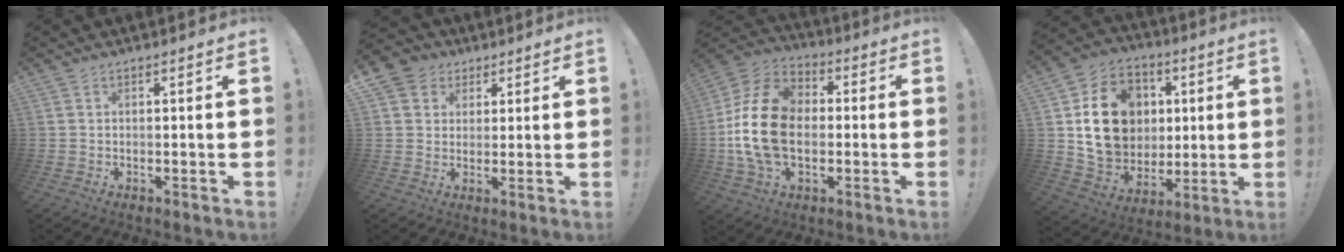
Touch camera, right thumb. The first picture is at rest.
{"total": 6.6, "force": [2.8, 5.9, 1.4], "torque": [-0.021, -0.011, 0.057]}
{"total": 20.8, "force": [-1.2, 14.5, 14.9], "torque": [-0.278, 0.028, -0.012]}
{"total": 19.6, "force": [3.4, 16.6, 9.9], "torque": [-0.155, -0.002, 0.090]}